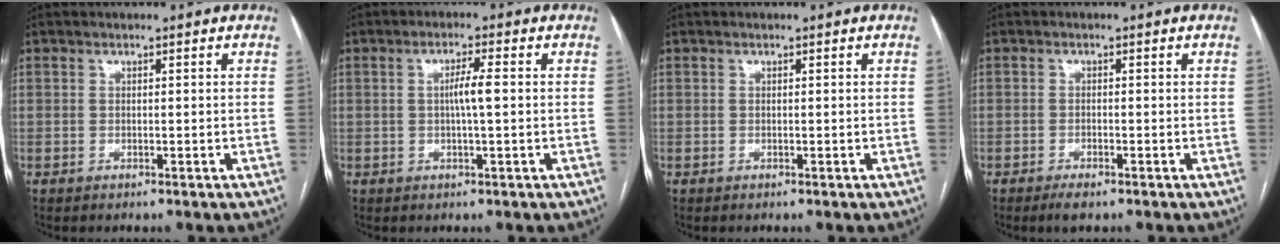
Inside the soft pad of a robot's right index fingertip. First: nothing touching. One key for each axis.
{"total": 3.5, "fx": 0.1, "fy": 0.0, "fz": 3.5, "tx": -0.064, "ty": 0.000, "tz": 0.001}
{"total": 0.0}
{"total": 2.3, "fx": -1.6, "fy": 0.6, "fz": 1.6, "tx": -0.029, "ty": -0.003, "tz": -0.026}